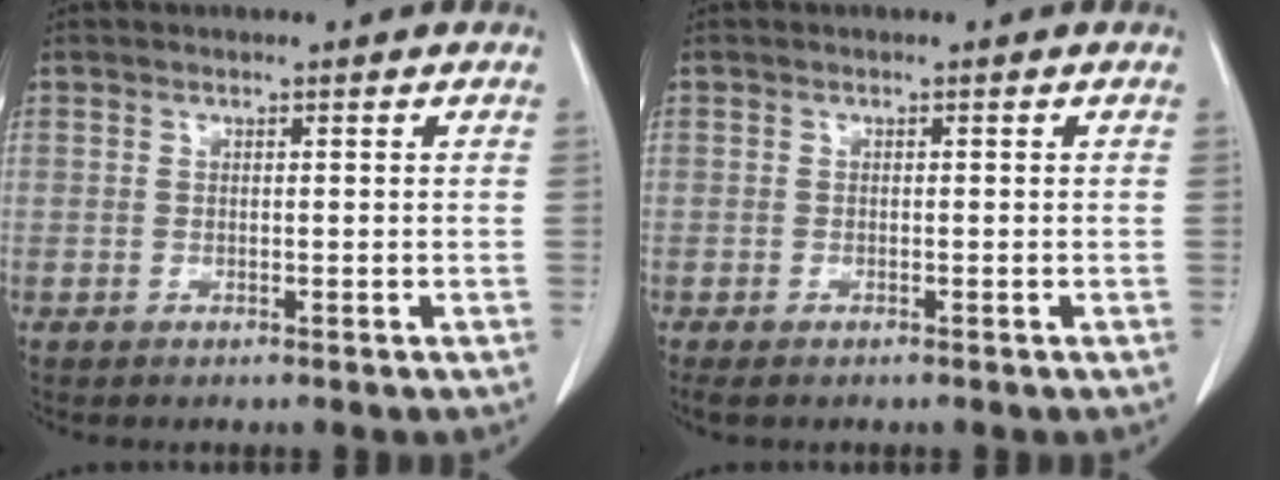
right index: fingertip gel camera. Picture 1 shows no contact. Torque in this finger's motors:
{"motor_torque": [0.01, -0.08, 0.01, -0.03]}